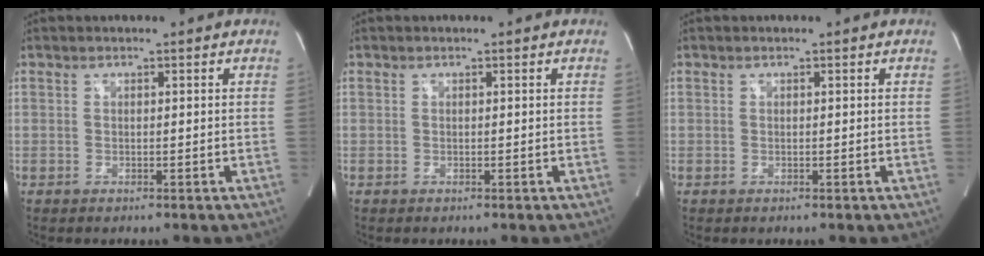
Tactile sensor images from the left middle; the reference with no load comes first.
{"total": 0.0}
{"total": 0.0}